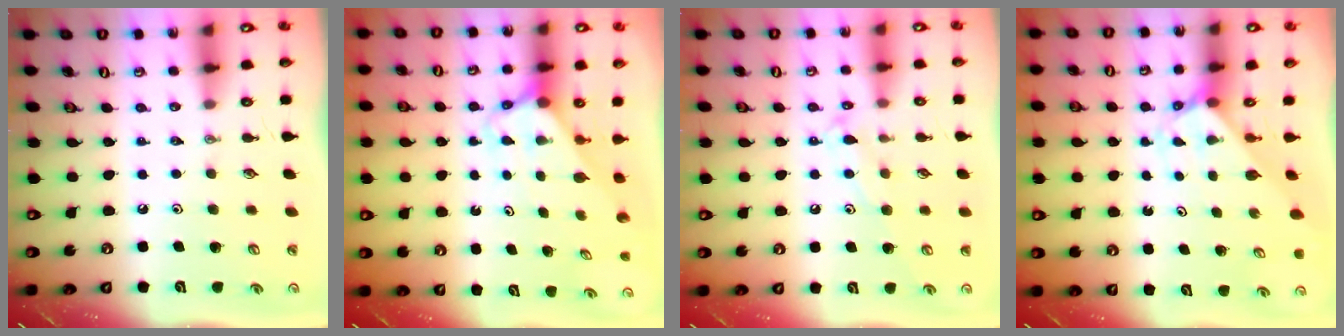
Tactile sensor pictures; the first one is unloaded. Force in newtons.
{"total": 2.6, "press": 2.6, "slide": 0.2}
{"total": 10.0, "press": 10.0, "slide": 0.7}
{"total": 2.2, "press": 2.2, "slide": 0.1}